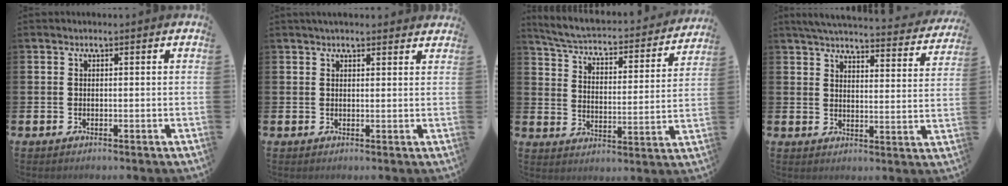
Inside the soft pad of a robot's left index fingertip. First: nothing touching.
{"total": 1.9, "force": [1.9, 0.3, 0.4], "torque": [-0.007, -0.003, 0.033]}
{"total": 4.6, "force": [4.3, 0.8, 1.5], "torque": [-0.052, -0.040, 0.063]}
{"total": 5.1, "force": [5.0, 0.5, 1.1], "torque": [-0.035, -0.039, 0.082]}